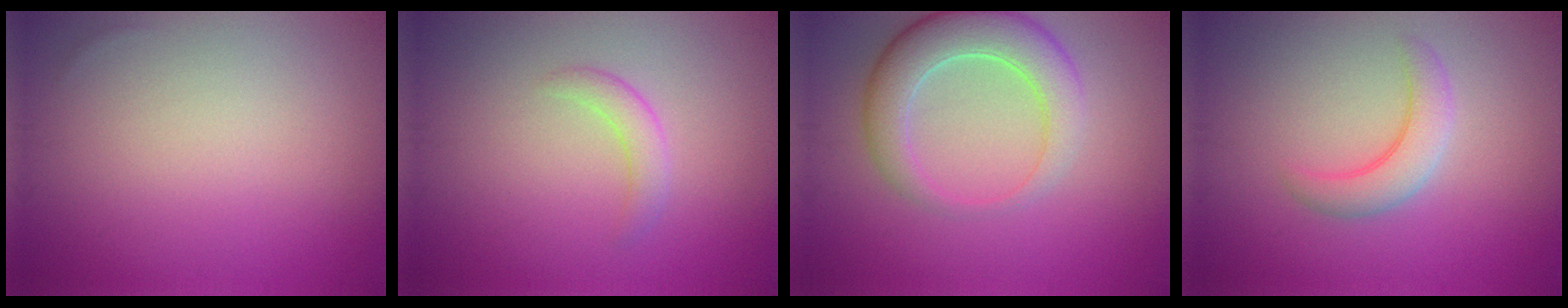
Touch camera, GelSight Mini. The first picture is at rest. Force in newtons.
{"total": 1.8, "press": 1.8, "slide": 0.0}
{"total": 5.7, "press": 5.7, "slide": 0.3}
{"total": 3.0, "press": 3.0, "slide": 0.3}